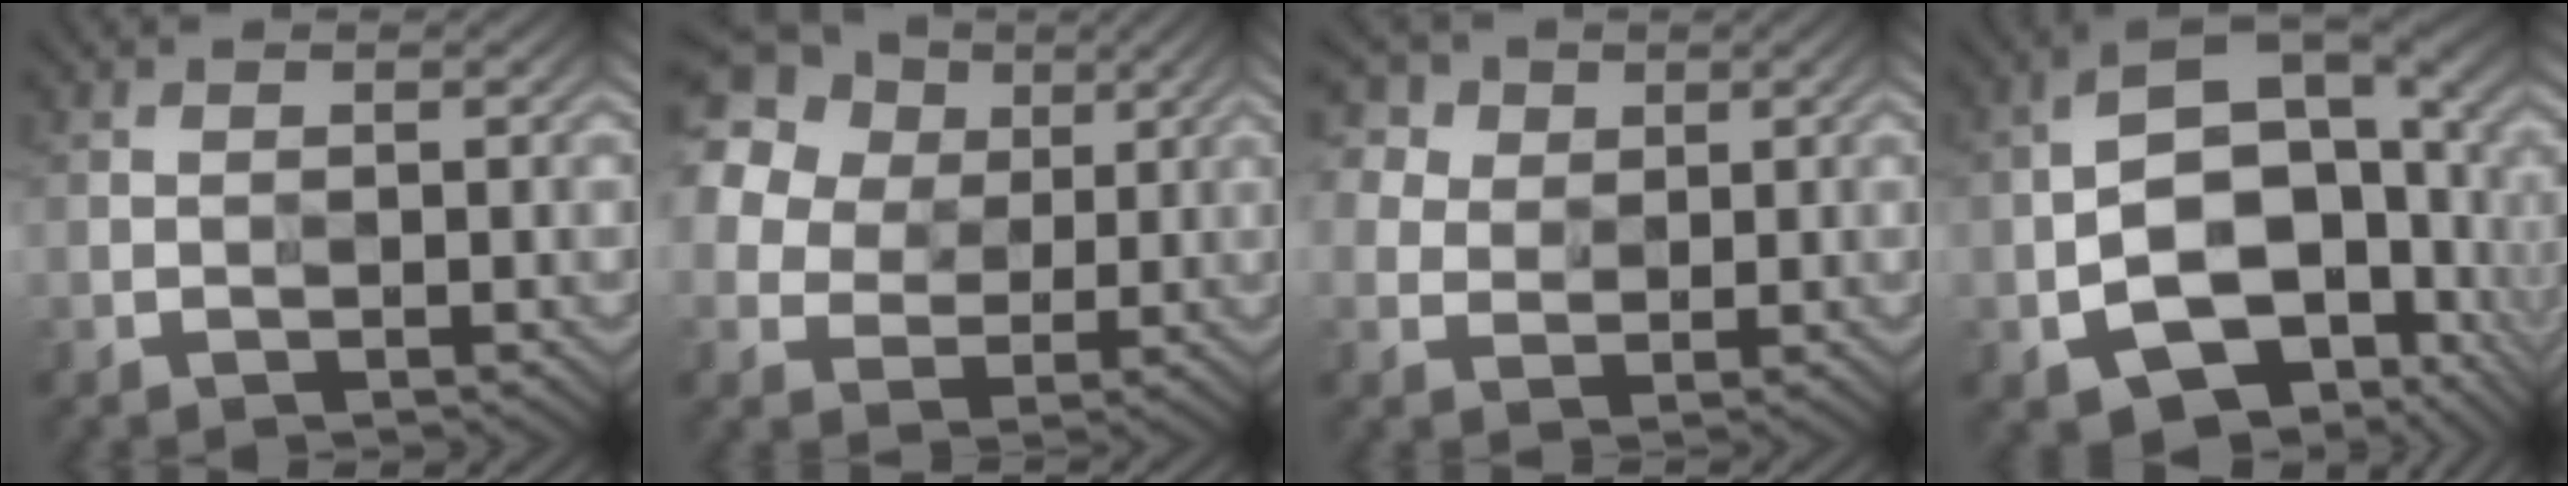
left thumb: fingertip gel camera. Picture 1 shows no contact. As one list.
[{"total": 21.7, "force": [12.0, 15.8, 8.8], "torque": [-0.264, 0.054, 0.226]}, {"total": 6.9, "force": [4.6, 4.7, 2.2], "torque": [-0.096, 0.019, 0.082]}, {"total": 12.6, "force": [-4.6, 8.0, 8.7], "torque": [-0.152, -0.022, -0.071]}]